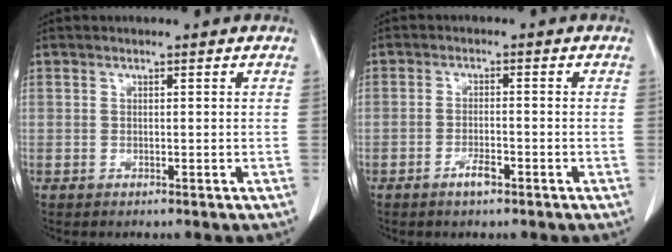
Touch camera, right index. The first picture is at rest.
{"total": 2.7, "force": [-1.6, 0.6, 2.1], "torque": [-0.036, 0.001, -0.028]}